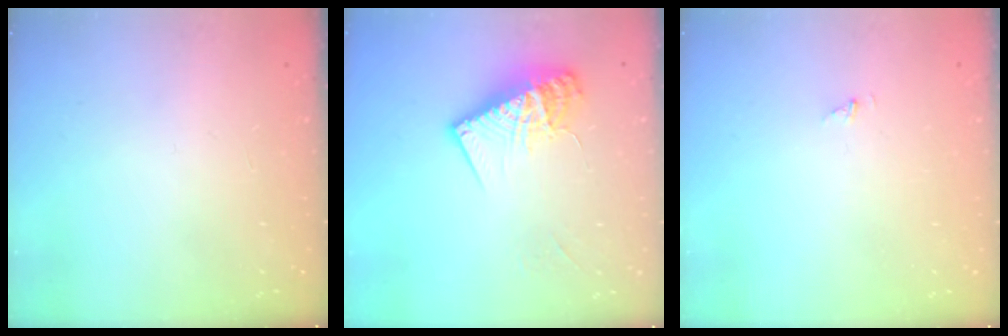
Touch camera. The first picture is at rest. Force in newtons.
{"total": 13.5, "press": 13.4, "slide": 1.6}
{"total": 0.7, "press": 0.7, "slide": 0.0}